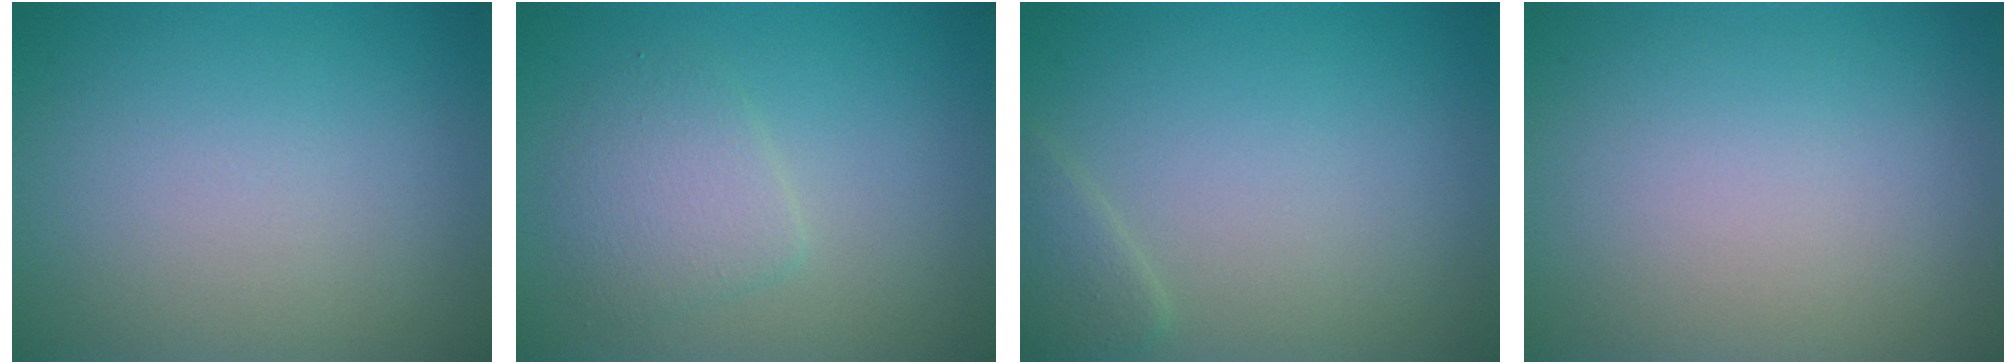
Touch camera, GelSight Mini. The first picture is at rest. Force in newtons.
{"total": 2.7, "press": 2.7, "slide": 0.1}
{"total": 1.4, "press": 1.4, "slide": 0.1}
{"total": 0.0}